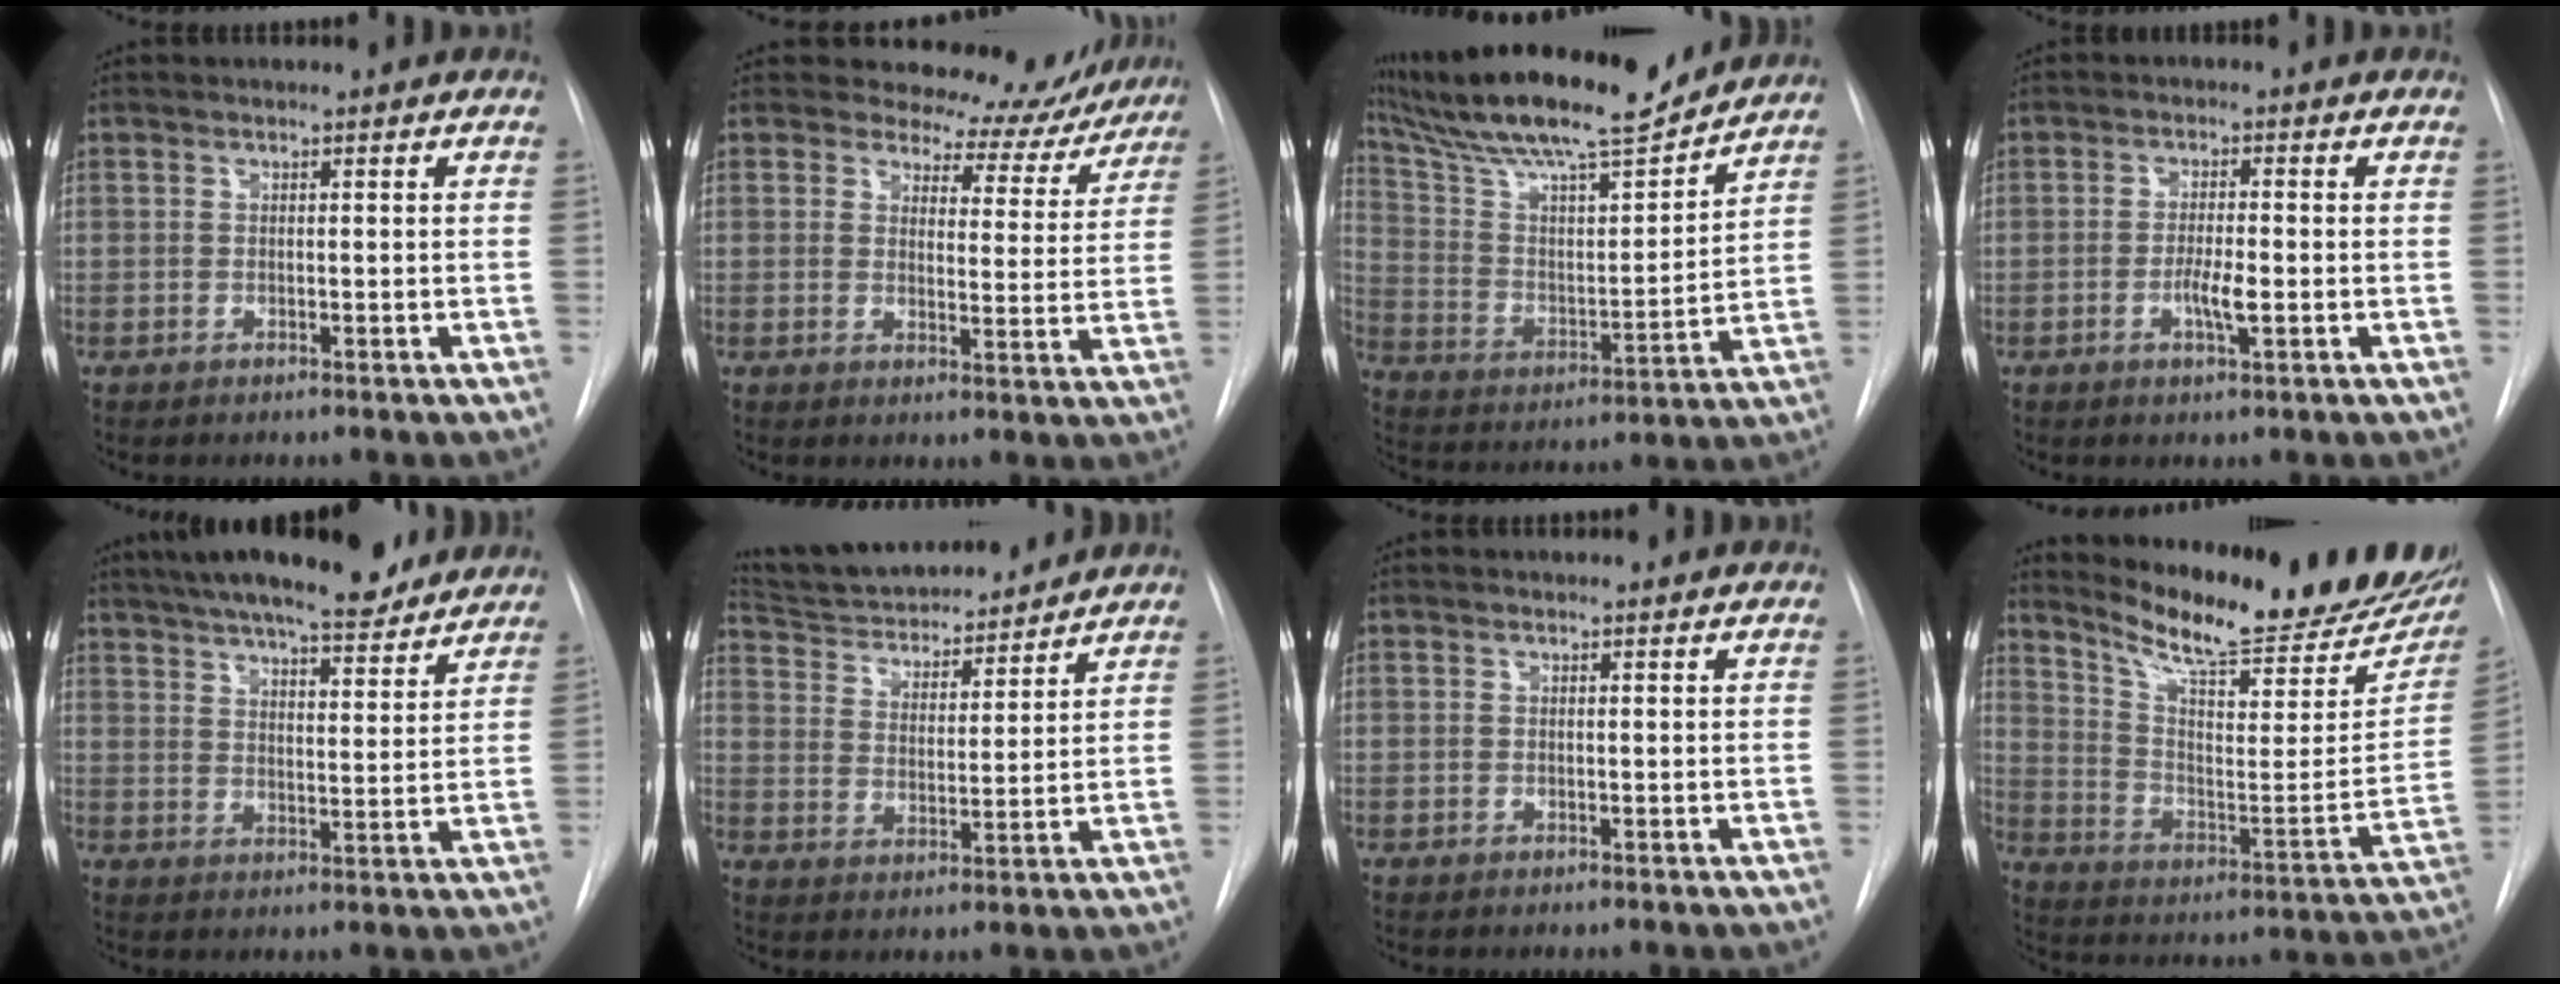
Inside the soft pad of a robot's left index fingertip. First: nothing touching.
{"total": 10.6, "force": [9.9, 3.8, 0.4], "torque": [0.024, -0.022, 0.099]}
{"total": 21.1, "force": [18.2, 2.1, 10.4], "torque": [-0.188, 0.007, 0.301]}
{"total": 3.5, "force": [-1.0, 0.5, 3.3], "torque": [-0.062, -0.002, -0.018]}
{"total": 19.6, "force": [17.0, 3.7, 9.0], "torque": [-0.151, 0.020, 0.236]}
{"total": 16.6, "force": [15.5, 3.1, 5.1], "torque": [-0.082, 0.012, 0.248]}
{"total": 1.7, "force": [1.7, 0.3, 0.1], "torque": [-0.012, 0.010, 0.017]}
{"total": 25.3, "force": [21.5, 3.9, 12.8], "torque": [-0.198, -0.068, 0.297]}